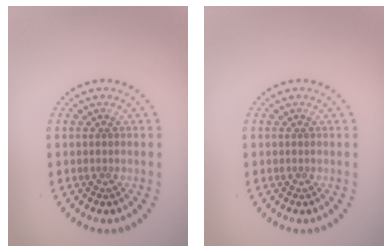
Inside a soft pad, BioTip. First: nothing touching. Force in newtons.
{"total": 0.0}